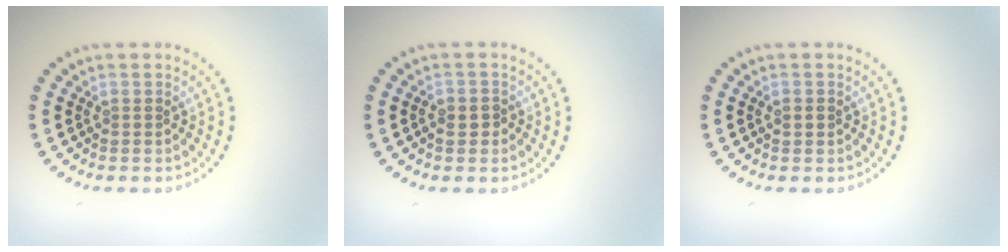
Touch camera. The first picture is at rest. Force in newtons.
{"total": 1.1, "press": 1.0, "slide": 0.4}
{"total": 1.1, "press": 1.1, "slide": 0.1}